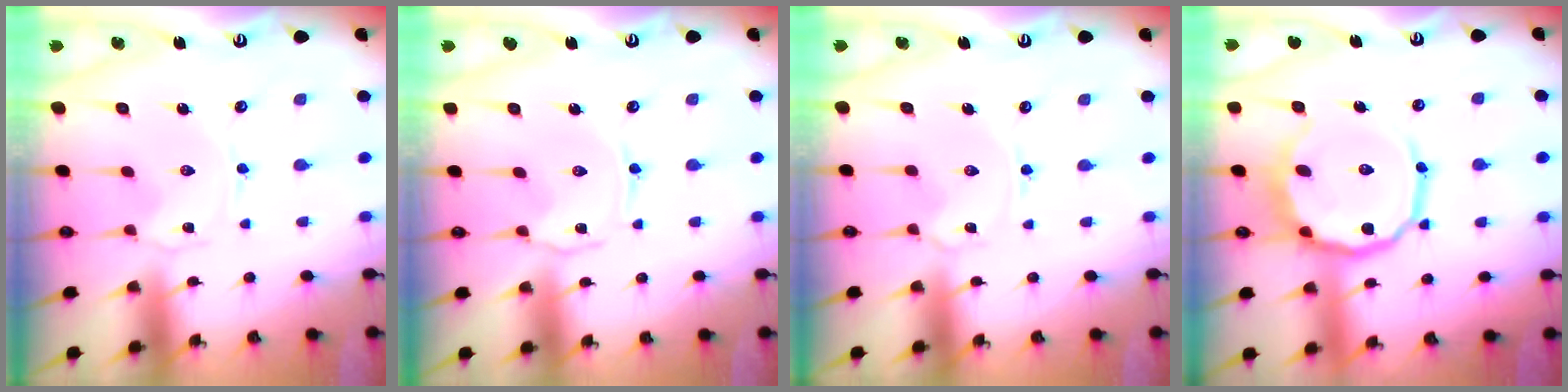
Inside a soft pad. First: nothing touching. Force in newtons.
{"total": 2.0, "press": 2.0, "slide": 0.5}
{"total": 1.5, "press": 1.5, "slide": 0.0}
{"total": 14.2, "press": 14.0, "slide": 2.4}